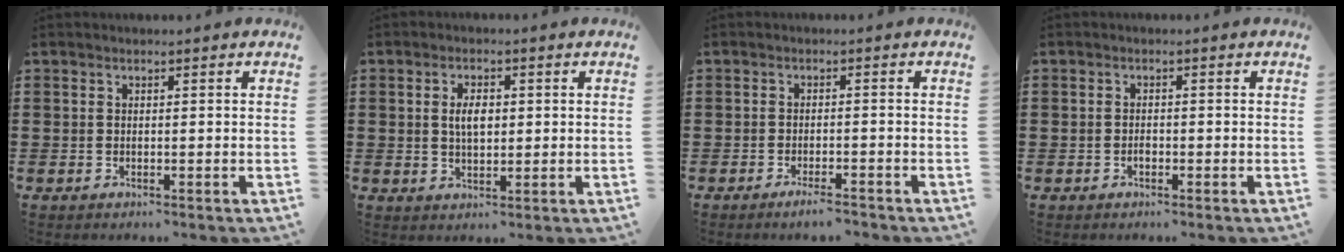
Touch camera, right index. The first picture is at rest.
{"total": 3.6, "force": [0.4, 1.8, 3.1], "torque": [-0.055, 0.004, 0.004]}
{"total": 2.5, "force": [-2.1, 0.1, 1.3], "torque": [-0.029, -0.001, -0.041]}
{"total": 1.0, "force": [-0.5, 0.6, 0.6], "torque": [-0.012, -0.002, -0.009]}